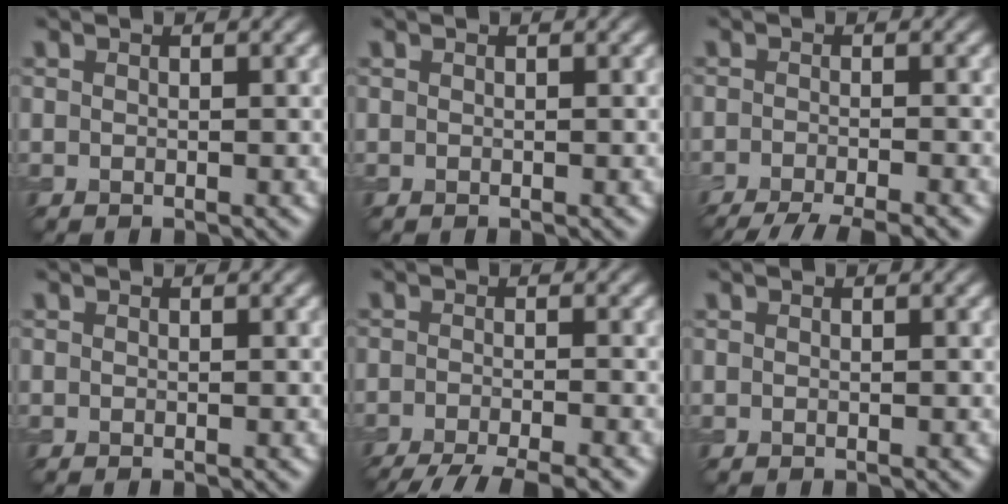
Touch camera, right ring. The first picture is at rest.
{"total": 0.0}
{"total": 6.4, "force": [-5.1, 1.2, 3.7], "torque": [-0.052, -0.026, -0.082]}
{"total": 0.0}
{"total": 7.2, "force": [-5.7, 1.4, 4.1], "torque": [-0.059, -0.027, -0.093]}
{"total": 0.0}